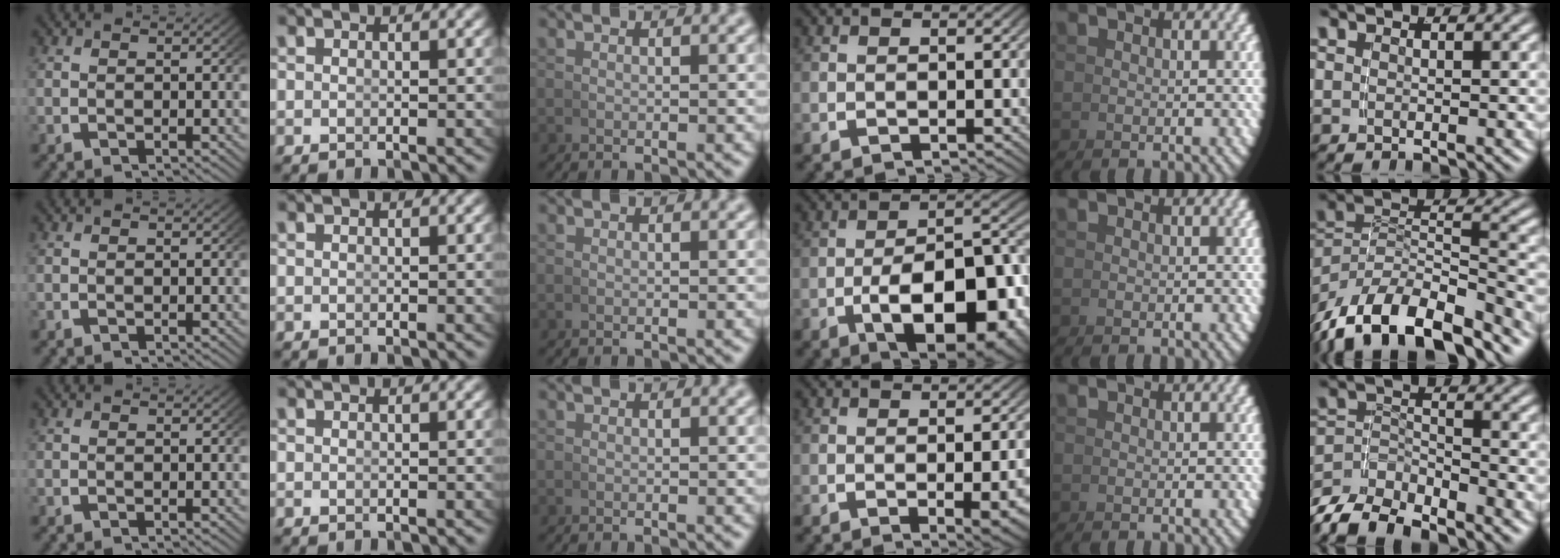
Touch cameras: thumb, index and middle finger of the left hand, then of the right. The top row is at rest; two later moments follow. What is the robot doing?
{"motion": "grasp_and_lifting", "object": "whiteboard"}